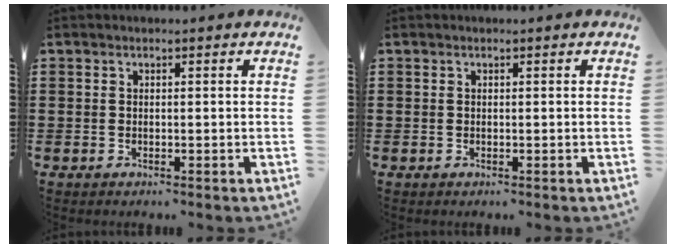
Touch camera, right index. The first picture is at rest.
{"total": 0.0}